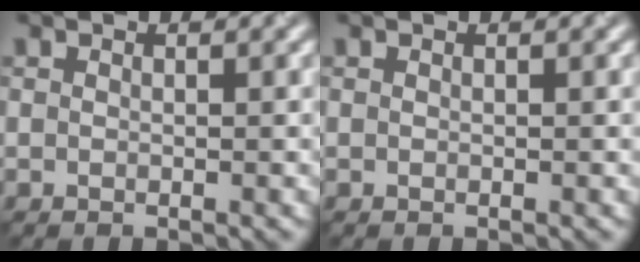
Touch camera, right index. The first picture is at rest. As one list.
[{"total": 0.0}]